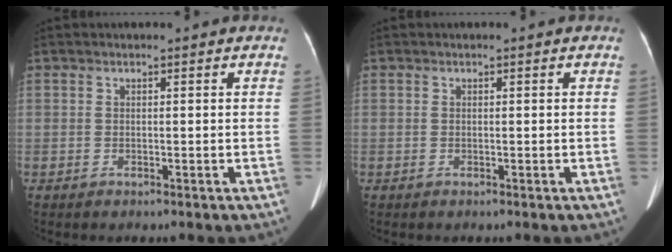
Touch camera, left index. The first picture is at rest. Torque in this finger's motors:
{"motor_torque": [0.08, 0.01, 0.04, 0.01]}